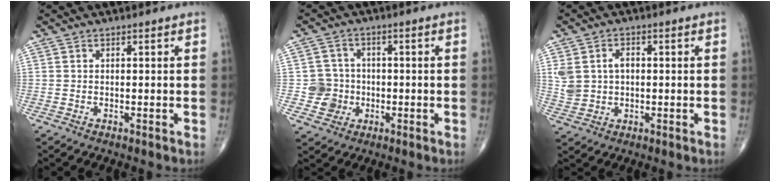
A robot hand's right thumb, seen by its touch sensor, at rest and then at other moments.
{"total": 5.7, "force": [-1.0, 5.6, 0.7], "torque": [0.017, 0.012, -0.018]}
{"total": 6.6, "force": [0.9, 5.0, 4.3], "torque": [-0.076, 0.008, 0.024]}